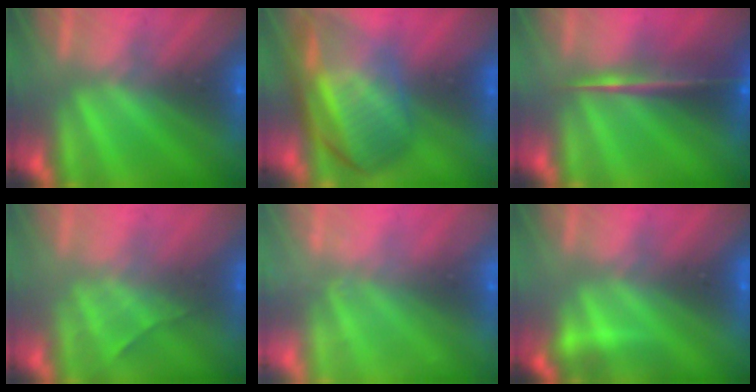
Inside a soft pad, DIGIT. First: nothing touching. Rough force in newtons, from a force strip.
{"total": 8.4}
{"total": 7.1}
{"total": 2.3}
{"total": 2.4}
{"total": 2.9}